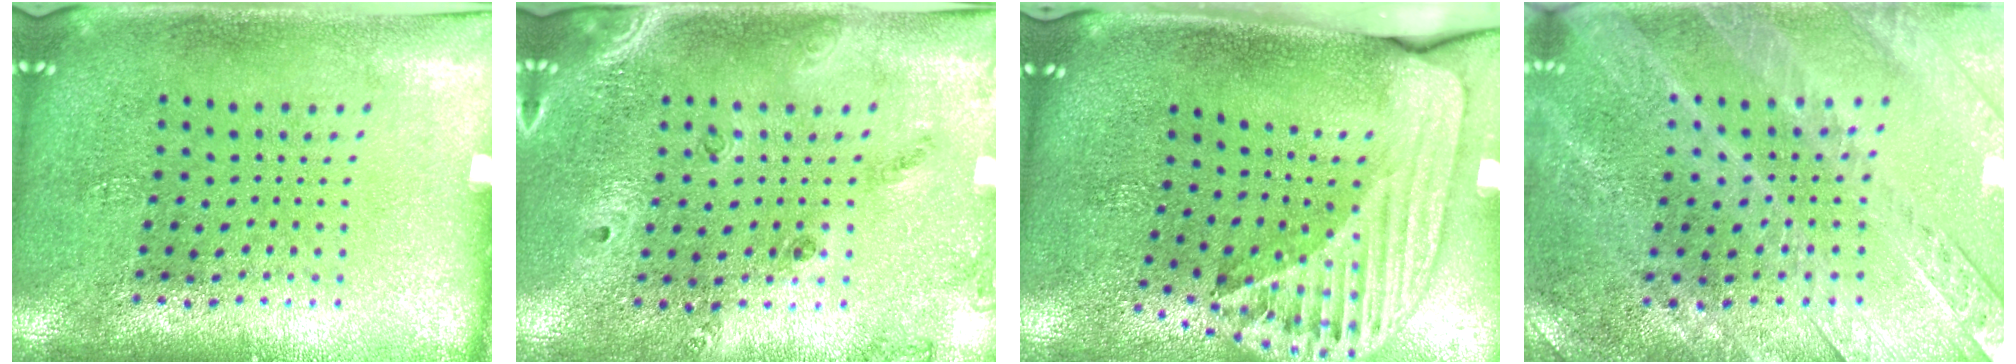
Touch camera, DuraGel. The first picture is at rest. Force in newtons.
{"total": 1.5, "press": 1.3, "slide": 0.7}
{"total": 2.6, "press": 1.8, "slide": 1.9}
{"total": 2.9, "press": 2.7, "slide": 1.1}